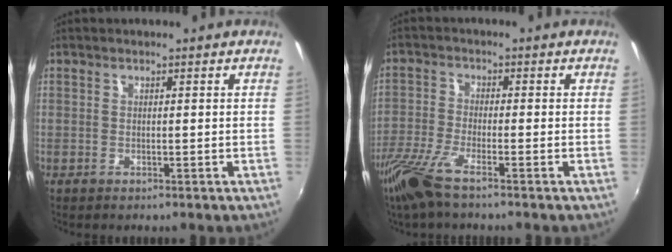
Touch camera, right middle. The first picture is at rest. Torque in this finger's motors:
{"motor_torque": [0.87, -0.79, 0.49, 0.12]}